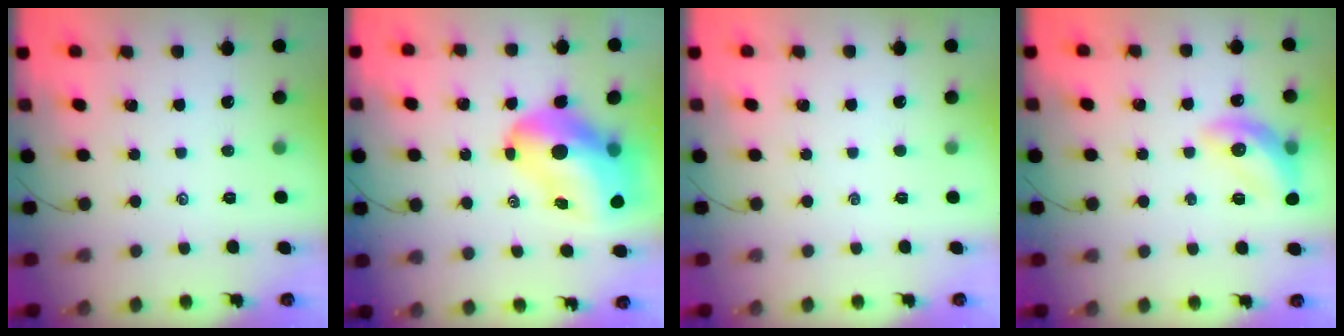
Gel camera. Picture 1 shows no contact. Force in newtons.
{"total": 16.8, "press": 16.0, "slide": 5.0}
{"total": 0.0}
{"total": 11.6, "press": 11.5, "slide": 1.5}